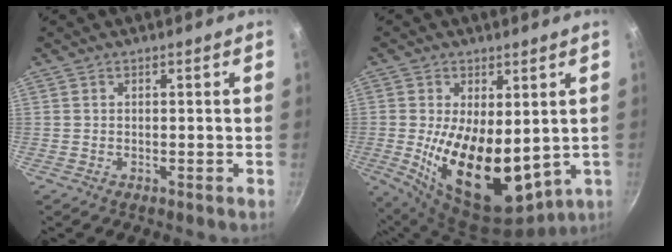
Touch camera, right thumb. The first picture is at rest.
{"total": 19.0, "force": [-0.2, 10.2, 16.0], "torque": [-0.261, -0.032, 0.018]}